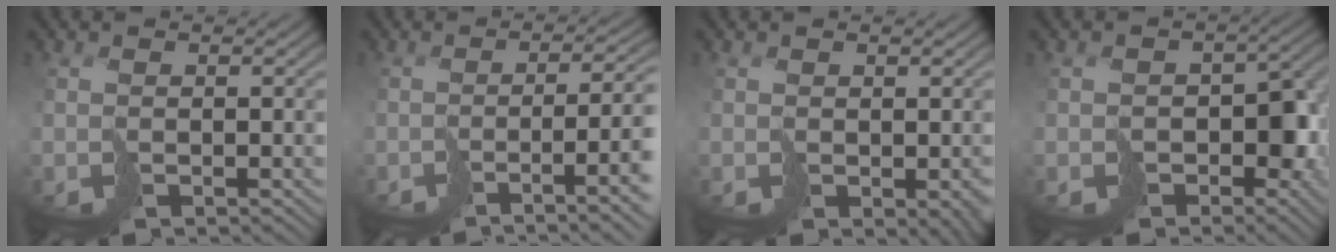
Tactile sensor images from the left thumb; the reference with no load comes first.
{"total": 9.0, "force": [-2.1, 2.6, 8.3], "torque": [-0.108, -0.008, -0.038]}
{"total": 2.1, "force": [-0.3, 1.3, 1.6], "torque": [-0.024, -0.007, -0.001]}
{"total": 7.1, "force": [-1.9, 5.3, 4.3], "torque": [-0.059, -0.010, -0.036]}